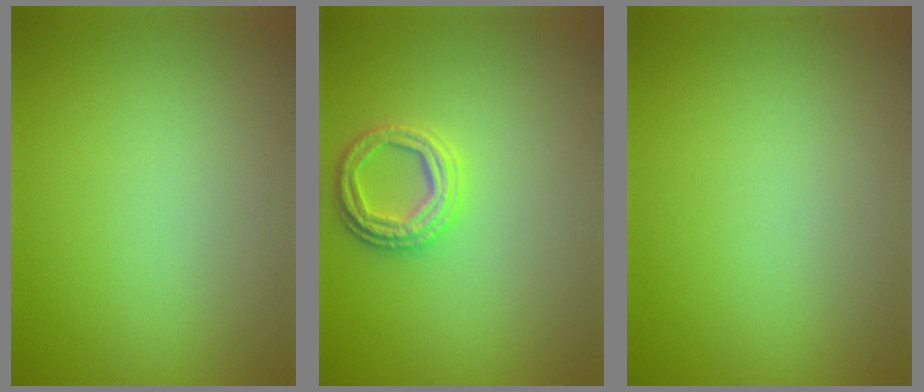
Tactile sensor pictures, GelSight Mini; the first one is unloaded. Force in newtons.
{"total": 2.8, "press": 2.7, "slide": 0.7}
{"total": 0.0}